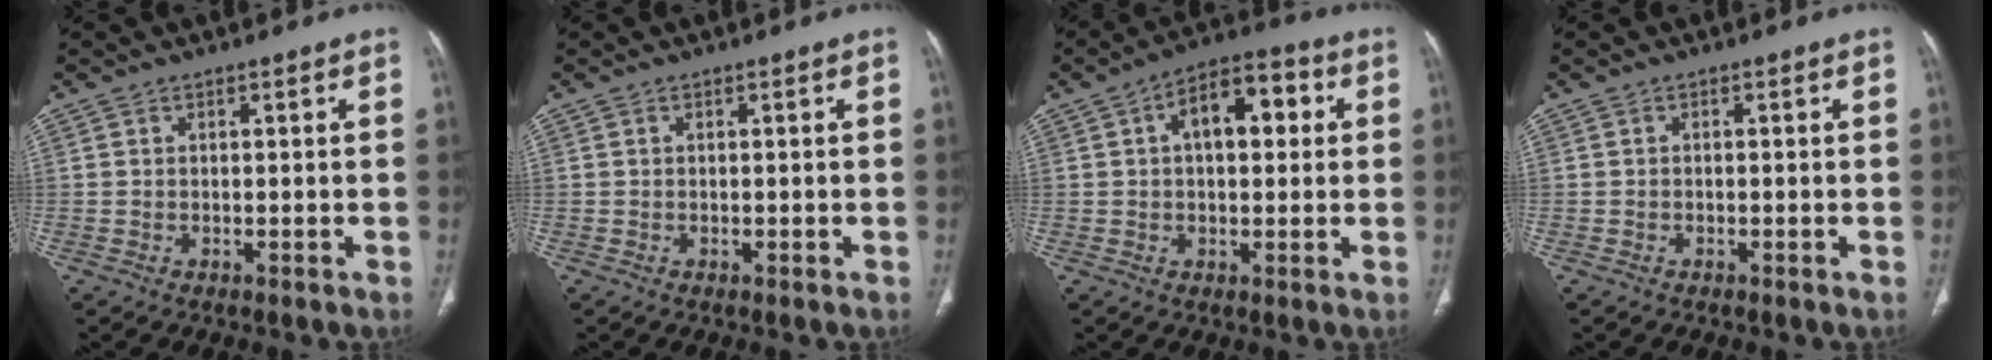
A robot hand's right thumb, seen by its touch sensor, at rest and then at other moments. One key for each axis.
{"total": 0.0}
{"total": 10.8, "fx": 2.5, "fy": 5.8, "fz": 8.8, "tx": -0.112, "ty": 0.027, "tz": 0.030}
{"total": 0.0}